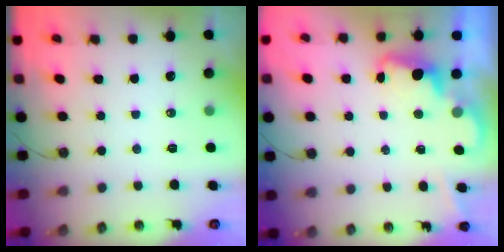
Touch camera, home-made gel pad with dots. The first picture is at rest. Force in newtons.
{"total": 2.3, "press": 2.3, "slide": 0.6}